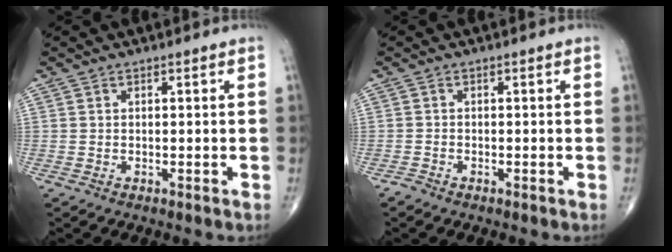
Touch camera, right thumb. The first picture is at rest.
{"total": 0.8, "force": [-0.8, 0.3, 0.1], "torque": [-0.004, 0.000, -0.019]}